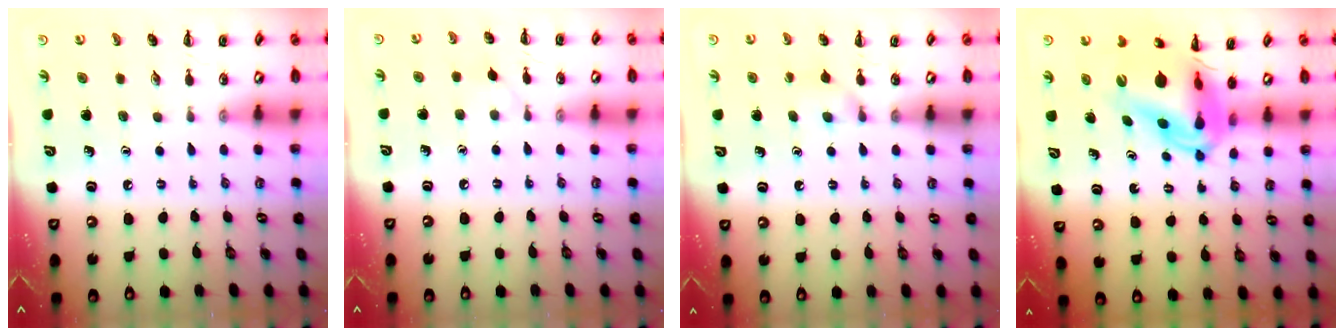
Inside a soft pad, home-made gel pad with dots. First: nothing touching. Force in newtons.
{"total": 3.0, "press": 2.8, "slide": 1.0}
{"total": 4.8, "press": 4.5, "slide": 1.6}
{"total": 10.2, "press": 9.6, "slide": 3.5}